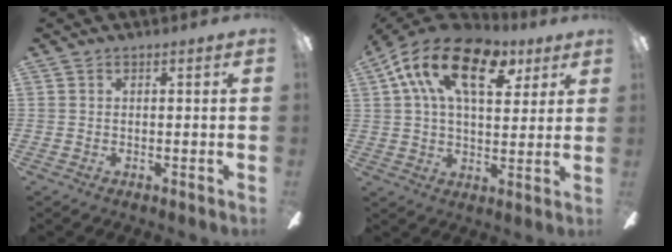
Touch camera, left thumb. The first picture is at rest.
{"total": 19.2, "force": [8.6, 10.5, 13.6], "torque": [-0.253, -0.018, 0.147]}